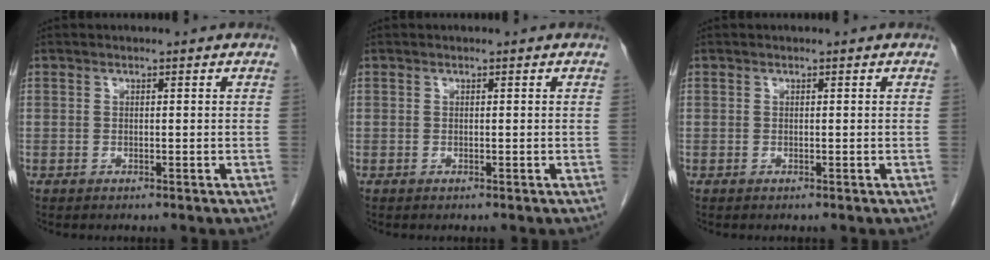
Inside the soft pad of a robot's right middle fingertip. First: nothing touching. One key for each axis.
{"total": 0.0}
{"total": 0.0}